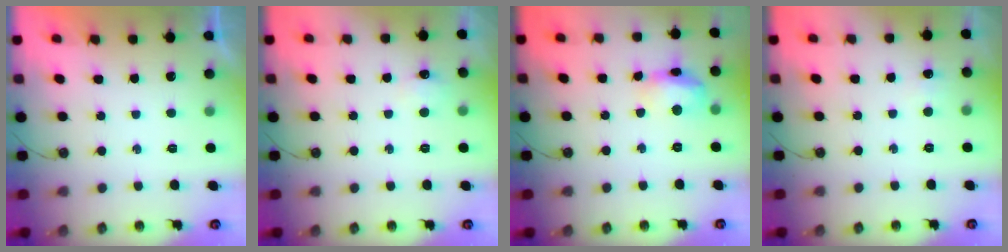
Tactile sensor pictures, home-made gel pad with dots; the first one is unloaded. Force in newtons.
{"total": 5.3, "press": 5.3, "slide": 0.9}
{"total": 13.0, "press": 13.0, "slide": 1.0}
{"total": 4.3, "press": 3.9, "slide": 1.8}